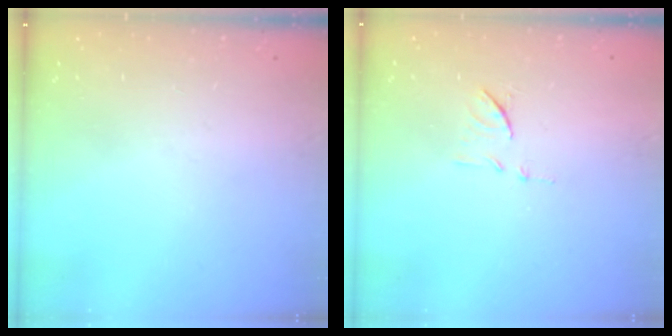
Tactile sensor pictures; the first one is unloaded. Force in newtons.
{"total": 8.1, "press": 8.0, "slide": 0.7}